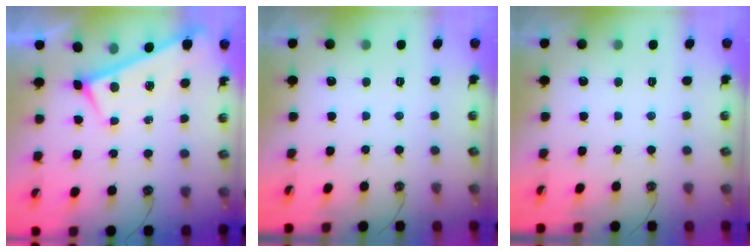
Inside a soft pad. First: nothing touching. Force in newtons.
{"total": 0.0}
{"total": 0.0}